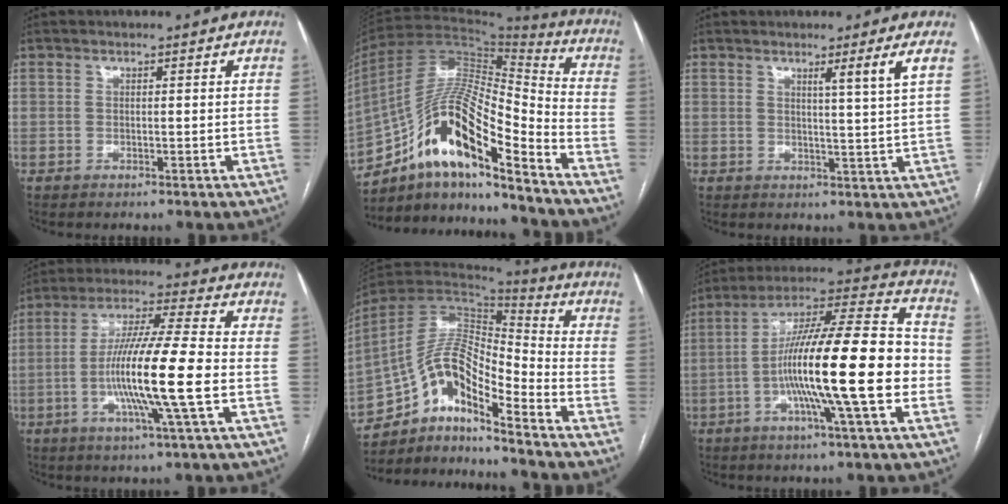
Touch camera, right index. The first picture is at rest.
{"total": 17.8, "force": [-11.0, 3.2, 13.7], "torque": [-0.257, 0.021, -0.188]}
{"total": 3.9, "force": [2.0, -1.8, 2.9], "torque": [-0.045, -0.019, 0.038]}
{"total": 14.6, "force": [-3.0, -0.4, 14.3], "torque": [-0.266, -0.006, -0.063]}
{"total": 14.6, "force": [-11.1, 2.6, 9.2], "torque": [-0.169, 0.030, -0.200]}
{"total": 21.9, "force": [-4.2, 1.4, 21.5], "torque": [-0.345, 0.008, -0.075]}